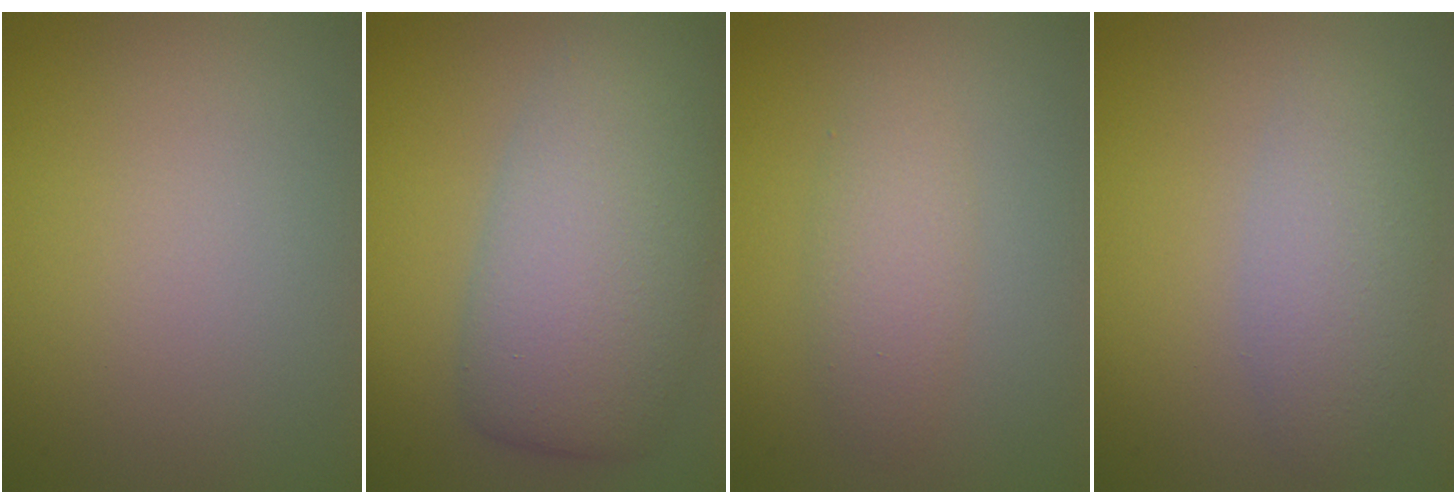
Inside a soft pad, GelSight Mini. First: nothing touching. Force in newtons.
{"total": 8.2, "press": 8.2, "slide": 0.3}
{"total": 2.3, "press": 2.3, "slide": 0.1}
{"total": 3.7, "press": 3.7, "slide": 0.2}